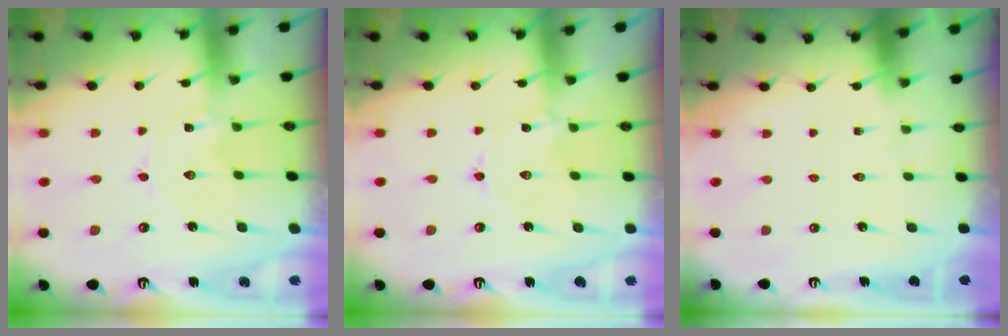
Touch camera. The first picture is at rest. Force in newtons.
{"total": 0.0}
{"total": 0.0}